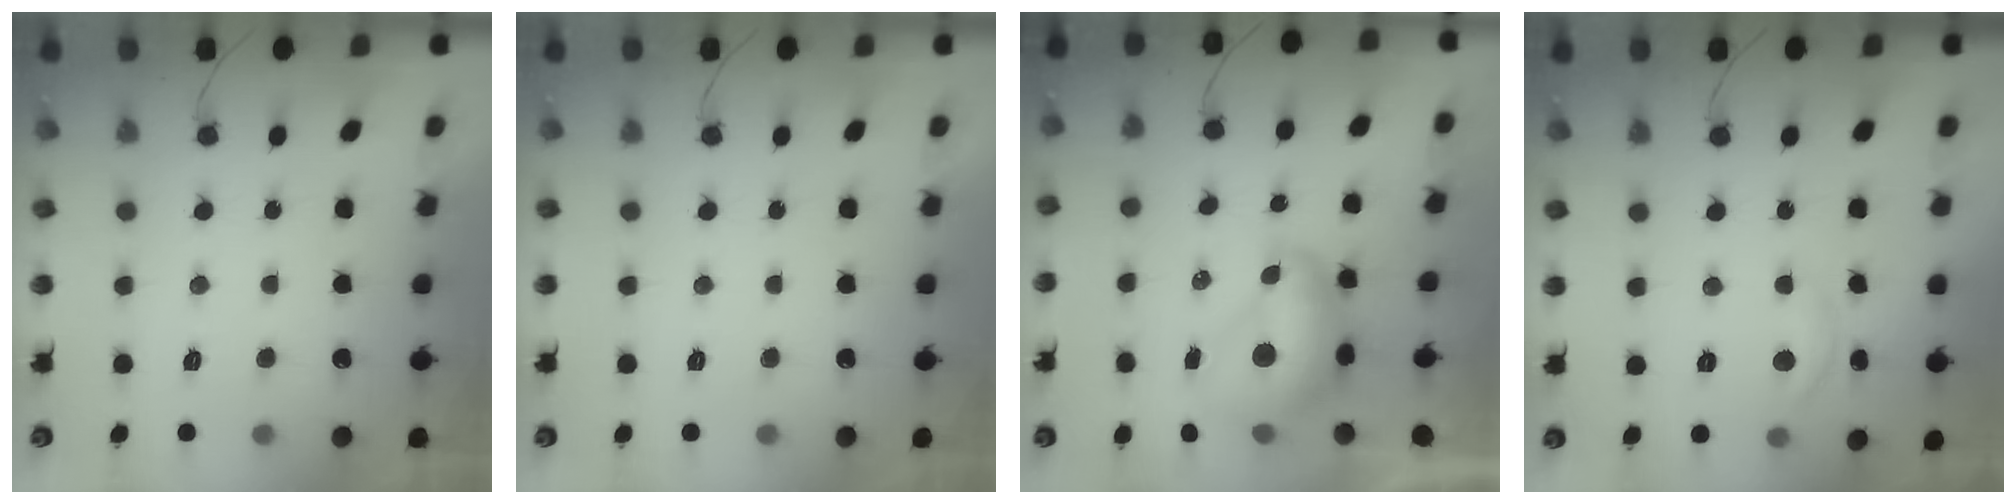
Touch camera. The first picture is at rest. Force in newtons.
{"total": 0.0}
{"total": 8.7, "press": 8.6, "slide": 1.1}
{"total": 6.0, "press": 6.0, "slide": 0.4}